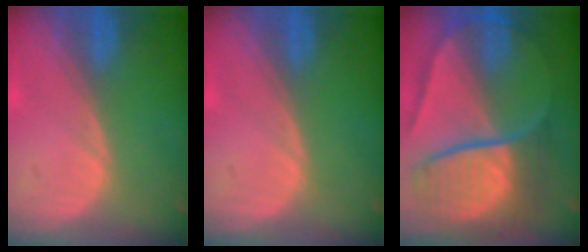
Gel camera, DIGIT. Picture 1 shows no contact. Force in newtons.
{"total": 0.0}
{"total": 10.8, "press": 10.7, "slide": 1.1}